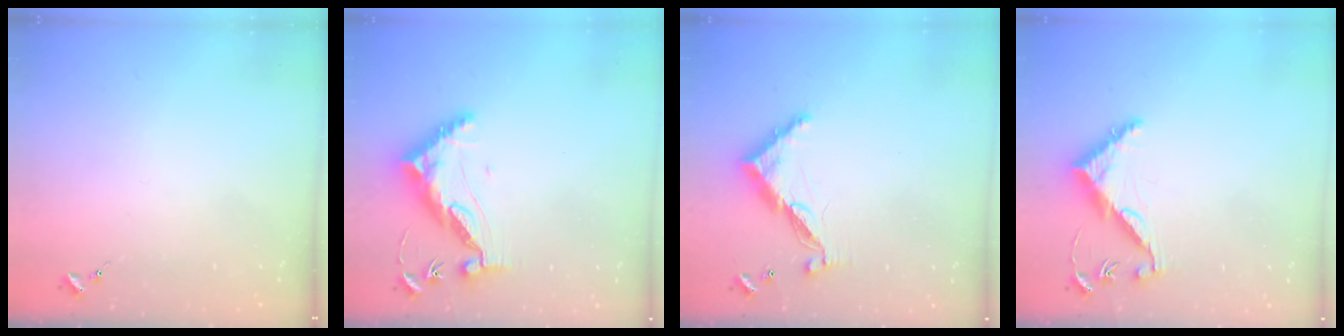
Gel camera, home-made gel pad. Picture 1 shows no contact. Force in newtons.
{"total": 10.7, "press": 10.6, "slide": 0.9}
{"total": 9.9, "press": 9.9, "slide": 0.2}
{"total": 7.5, "press": 7.5, "slide": 0.5}